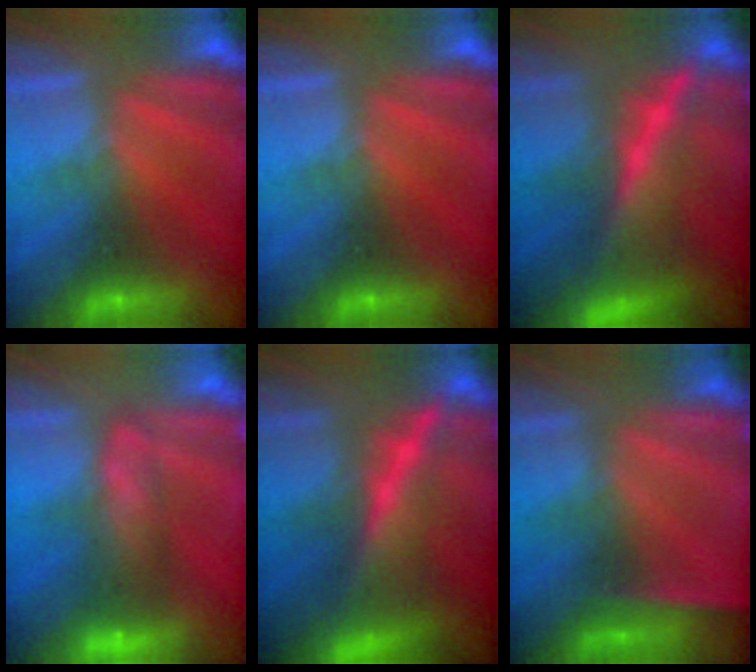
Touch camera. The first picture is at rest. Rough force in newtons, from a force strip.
{"total": 0.0}
{"total": 8.5}
{"total": 7.2}
{"total": 8.5}
{"total": 2.9}